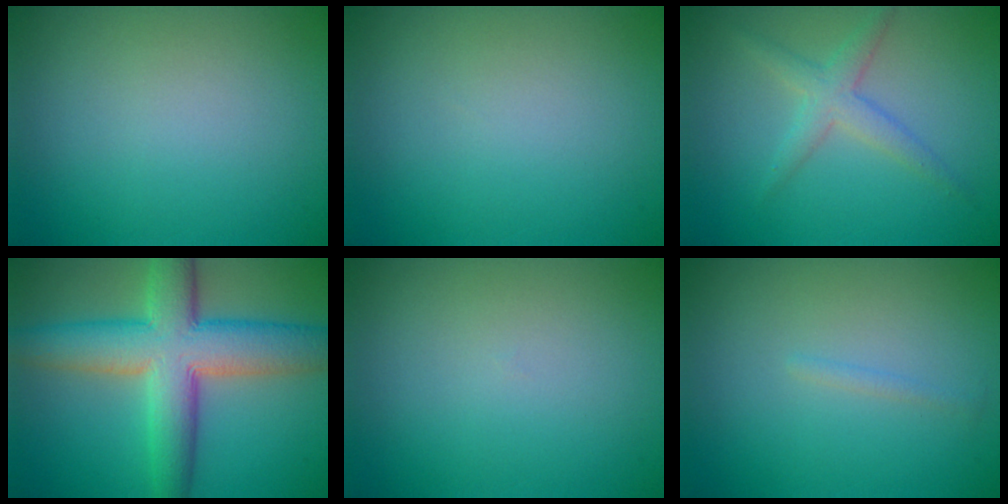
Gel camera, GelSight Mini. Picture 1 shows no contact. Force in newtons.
{"total": 0.0}
{"total": 2.5, "press": 2.5, "slide": 0.2}
{"total": 9.5, "press": 9.5, "slide": 0.6}
{"total": 0.0}
{"total": 0.6, "press": 0.6, "slide": 0.0}